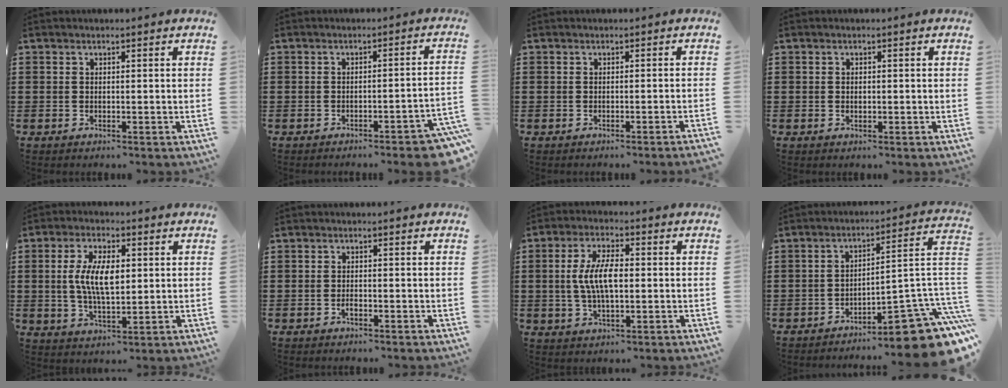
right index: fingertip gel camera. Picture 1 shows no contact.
{"total": 3.9, "force": [-3.0, -0.1, 2.4], "torque": [-0.039, -0.012, -0.054]}
{"total": 0.8, "force": [-0.6, -0.3, 0.5], "torque": [-0.009, -0.002, -0.013]}
{"total": 0.6, "force": [0.0, 0.4, 0.4], "torque": [-0.009, 0.002, 0.000]}
{"total": 8.2, "force": [0.8, 3.7, 7.3], "torque": [-0.148, 0.010, 0.012]}
{"total": 1.1, "force": [-0.7, 0.2, 0.8], "torque": [-0.018, -0.009, -0.011]}
{"total": 7.4, "force": [0.0, 2.9, 6.8], "torque": [-0.146, 0.002, -0.007]}
{"total": 12.2, "force": [-8.3, 2.3, 8.6], "torque": [-0.101, 0.019, -0.145]}